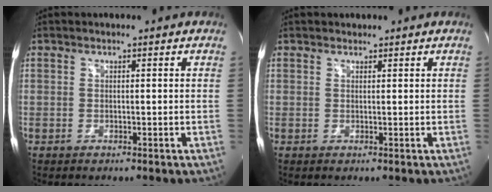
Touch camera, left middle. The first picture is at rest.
{"total": 0.6, "force": [0.5, 0.3, -0.1], "torque": [-0.004, 0.004, 0.009]}